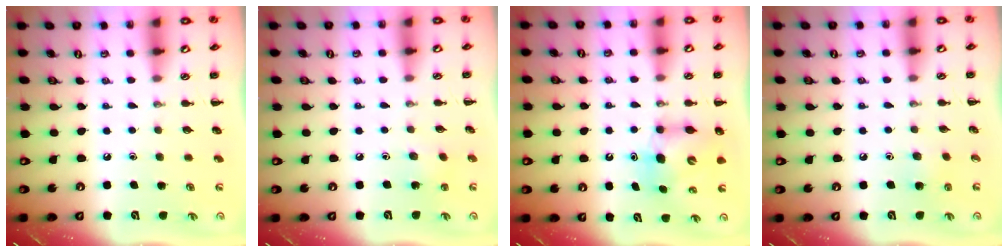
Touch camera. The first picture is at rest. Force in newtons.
{"total": 6.1, "press": 5.9, "slide": 1.8}
{"total": 6.5, "press": 6.4, "slide": 1.1}
{"total": 4.6, "press": 4.4, "slide": 1.4}